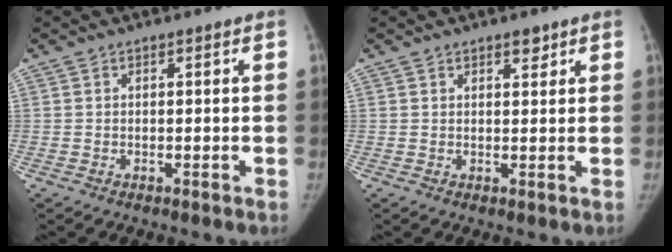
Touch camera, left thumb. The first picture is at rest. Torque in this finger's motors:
{"motor_torque": [0.22, -0.14, 0.26, -0.34, 0.05]}